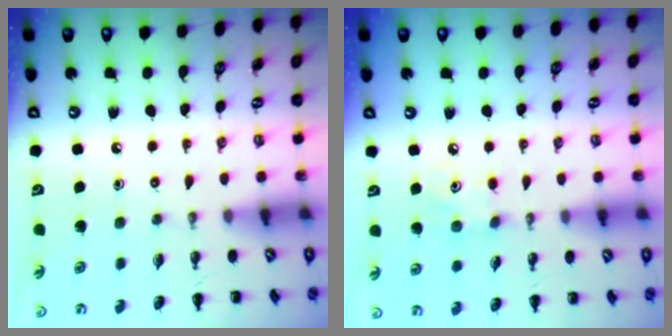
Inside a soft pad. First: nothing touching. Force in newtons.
{"total": 4.4, "press": 4.3, "slide": 0.8}